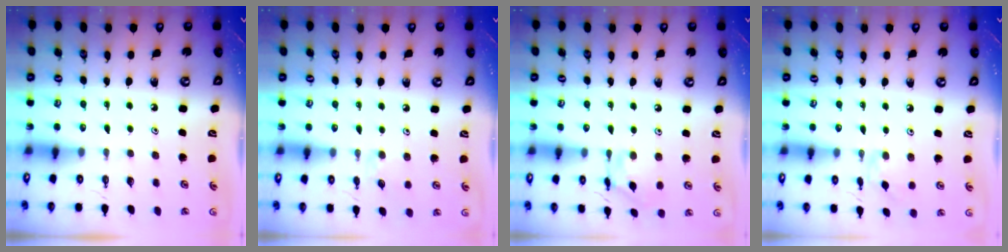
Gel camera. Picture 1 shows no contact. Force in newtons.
{"total": 2.9, "press": 2.9, "slide": 0.3}
{"total": 10.2, "press": 10.2, "slide": 0.6}
{"total": 2.8, "press": 2.8, "slide": 0.5}